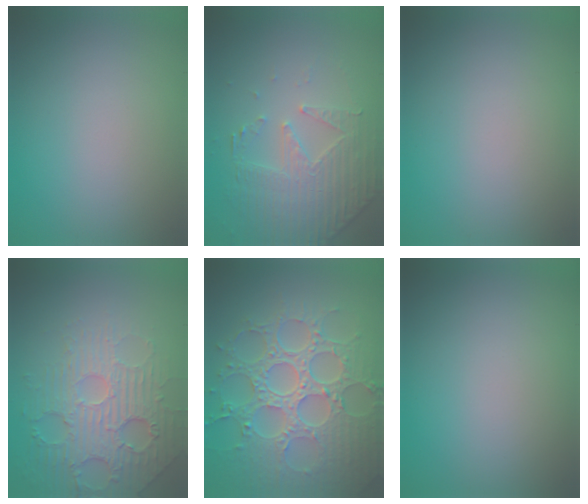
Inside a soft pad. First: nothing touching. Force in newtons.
{"total": 4.9, "press": 3.7, "slide": 3.2}
{"total": 0.0}
{"total": 4.8, "press": 4.3, "slide": 2.2}
{"total": 8.9, "press": 6.5, "slide": 6.1}
{"total": 0.0}